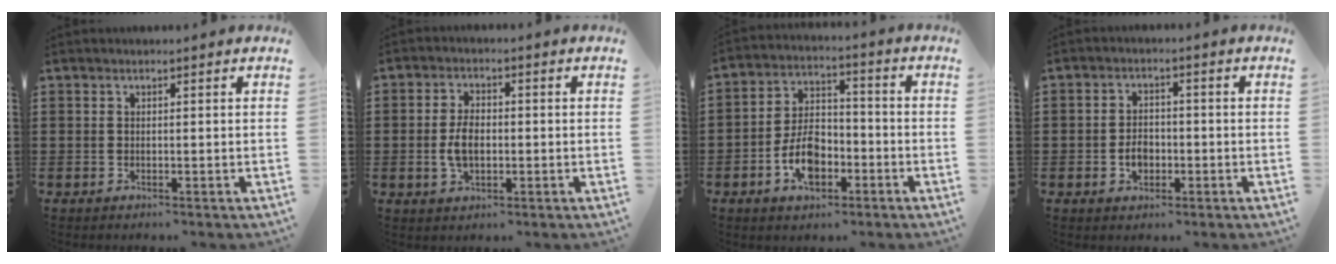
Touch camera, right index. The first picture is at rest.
{"total": 4.5, "force": [-0.6, 2.7, 3.6], "torque": [-0.082, 0.001, -0.013]}
{"total": 7.8, "force": [-3.0, 4.6, 5.5], "torque": [-0.105, 0.008, -0.057]}
{"total": 3.3, "force": [-0.9, 2.4, 2.1], "torque": [-0.035, 0.000, -0.020]}